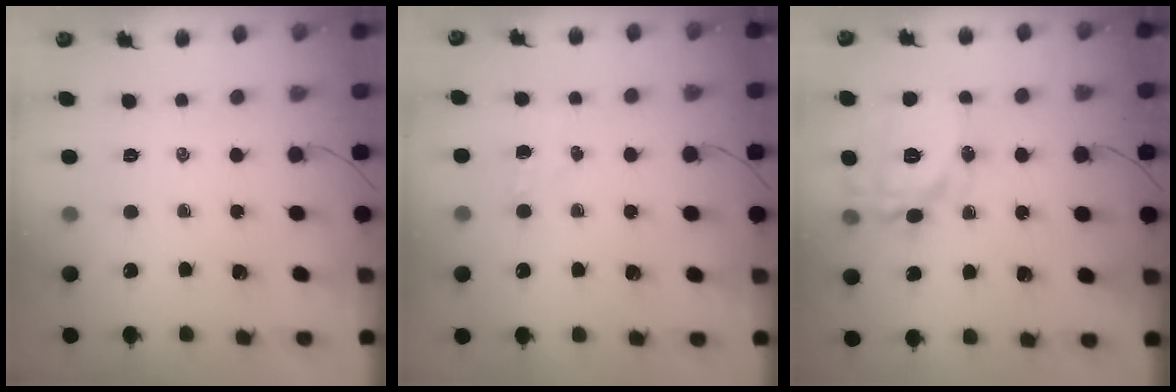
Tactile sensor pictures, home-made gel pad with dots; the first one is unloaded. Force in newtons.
{"total": 3.5, "press": 3.4, "slide": 0.8}
{"total": 15.8, "press": 15.8, "slide": 0.6}